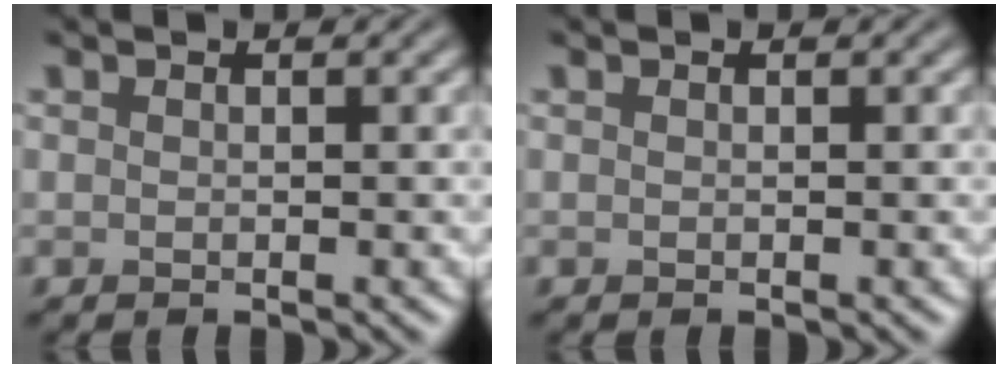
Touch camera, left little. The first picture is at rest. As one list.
[{"total": 0.0}]